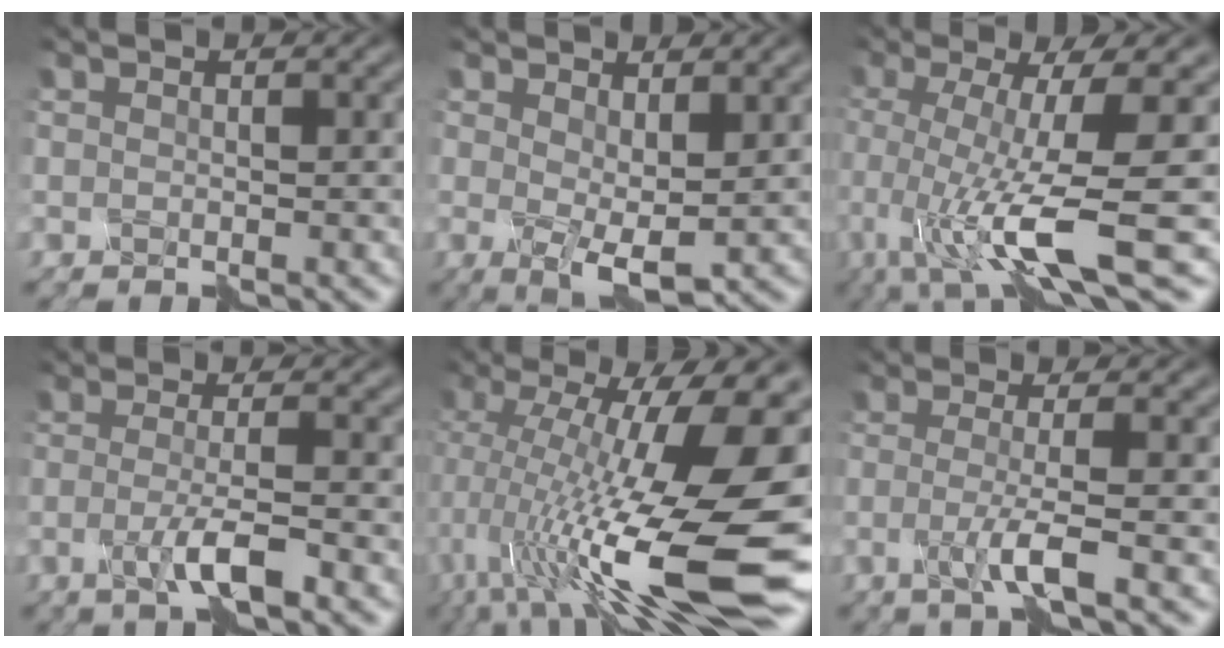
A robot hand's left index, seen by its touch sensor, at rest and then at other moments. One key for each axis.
{"total": 3.9, "fx": 0.5, "fy": 1.7, "fz": 3.4, "tx": -0.066, "ty": -0.012, "tz": 0.013}
{"total": 11.0, "fx": -2.9, "fy": 2.6, "fz": 10.3, "tx": -0.185, "ty": -0.018, "tz": -0.045}
{"total": 3.5, "fx": -1.5, "fy": 0.7, "fz": 3.1, "tx": -0.062, "ty": -0.002, "tz": -0.031}
{"total": 18.4, "fx": -3.3, "fy": 6.0, "fz": 17.1, "tx": -0.297, "ty": -0.008, "tz": -0.059}
{"total": 3.5, "fx": -1.1, "fy": 0.8, "fz": 3.2, "tx": -0.061, "ty": -0.008, "tz": -0.026}